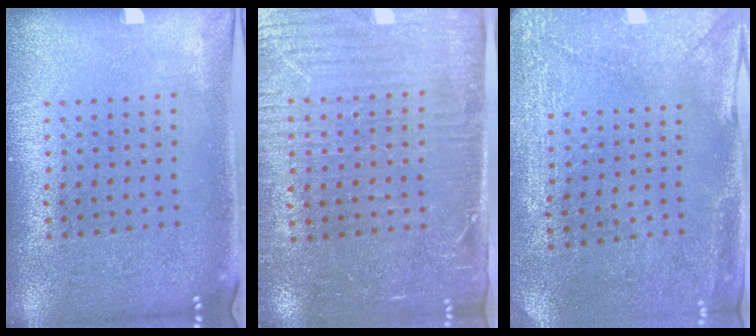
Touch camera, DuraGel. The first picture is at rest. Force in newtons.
{"total": 3.6, "press": 3.2, "slide": 1.7}
{"total": 2.9, "press": 2.6, "slide": 1.3}